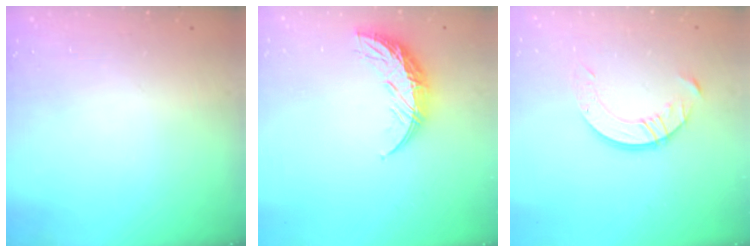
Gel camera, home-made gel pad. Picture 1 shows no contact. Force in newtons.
{"total": 11.3, "press": 11.3, "slide": 0.3}
{"total": 9.6, "press": 9.5, "slide": 0.8}